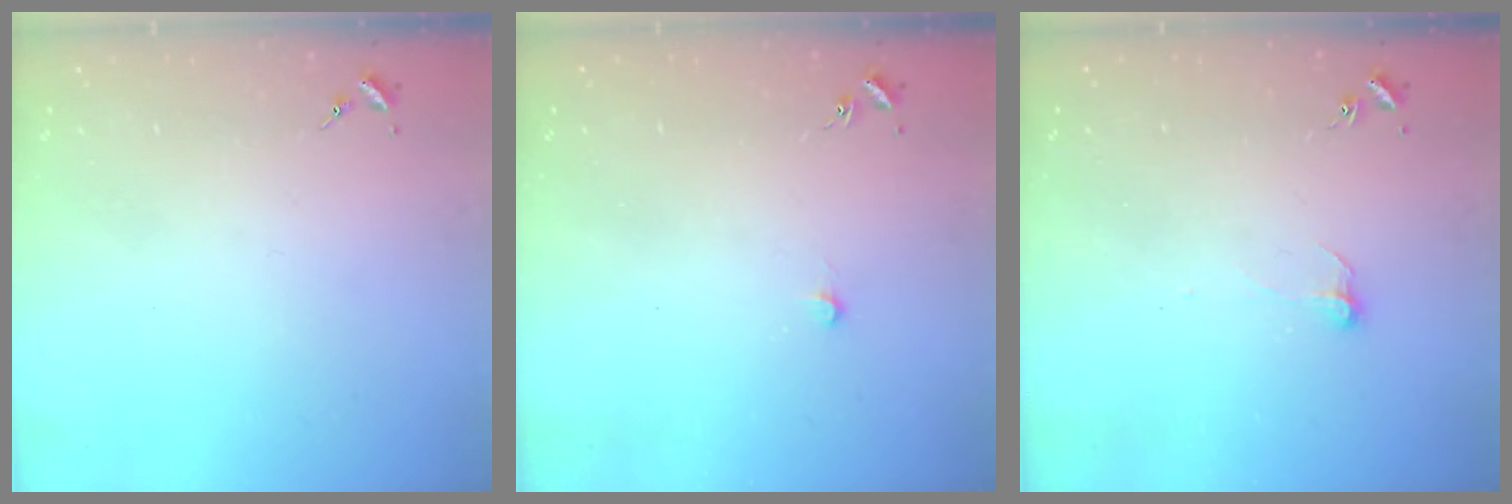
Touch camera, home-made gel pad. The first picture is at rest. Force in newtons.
{"total": 5.9, "press": 5.9, "slide": 0.4}
{"total": 5.3, "press": 5.3, "slide": 0.6}